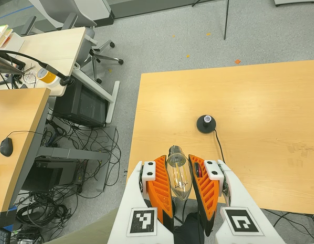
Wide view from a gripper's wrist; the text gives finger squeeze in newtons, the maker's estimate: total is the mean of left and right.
{"total": 19.1, "left": 20.8, "right": 17.3}